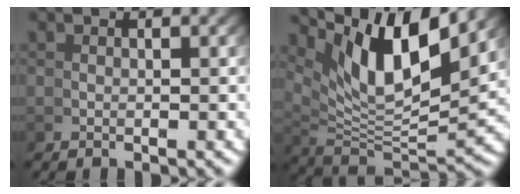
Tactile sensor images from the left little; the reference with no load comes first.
{"total": 12.3, "force": [5.3, 5.5, 9.7], "torque": [-0.165, 0.004, 0.091]}